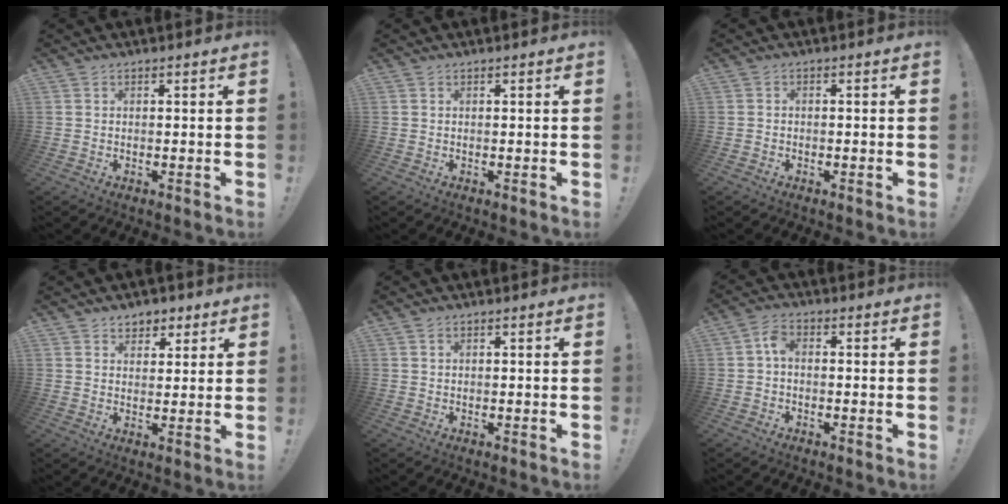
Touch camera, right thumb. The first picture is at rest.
{"total": 0.0}
{"total": 1.2, "force": [-1.0, 0.5, 0.3], "torque": [-0.004, 0.001, -0.017]}
{"total": 5.0, "force": [3.3, 3.7, 1.0], "torque": [0.001, -0.019, 0.059]}
{"total": 0.6, "force": [0.5, 0.2, 0.4], "torque": [-0.001, -0.004, 0.007]}
{"total": 3.7, "force": [-0.3, 2.1, 3.1], "torque": [-0.056, 0.013, -0.005]}